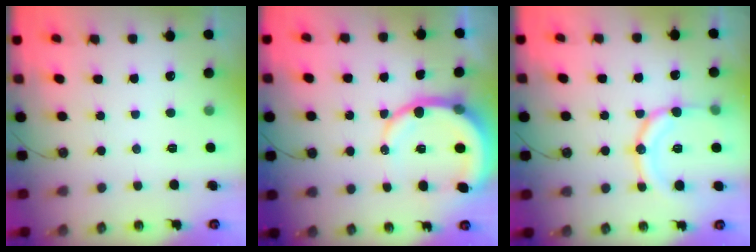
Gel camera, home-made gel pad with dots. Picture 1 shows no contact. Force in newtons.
{"total": 10.6, "press": 10.5, "slide": 1.3}
{"total": 15.7, "press": 15.3, "slide": 3.3}